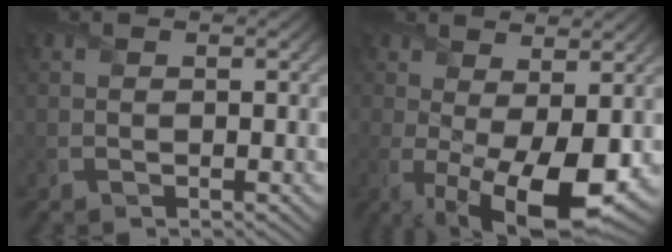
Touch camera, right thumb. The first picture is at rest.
{"total": 10.8, "force": [-1.9, 4.2, 9.7], "torque": [-0.168, -0.018, -0.012]}